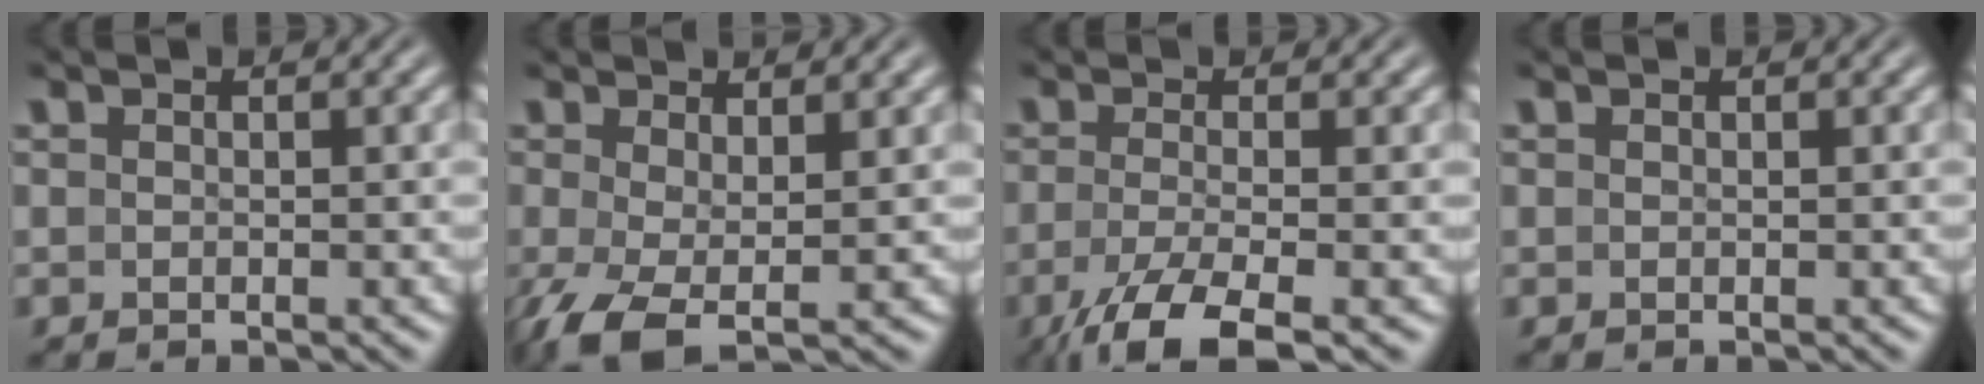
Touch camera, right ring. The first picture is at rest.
{"total": 4.8, "force": [-2.4, 2.4, 3.4], "torque": [-0.093, -0.047, -0.015]}
{"total": 6.2, "force": [-4.0, 1.9, 4.3], "torque": [-0.092, -0.044, -0.038]}
{"total": 0.0}